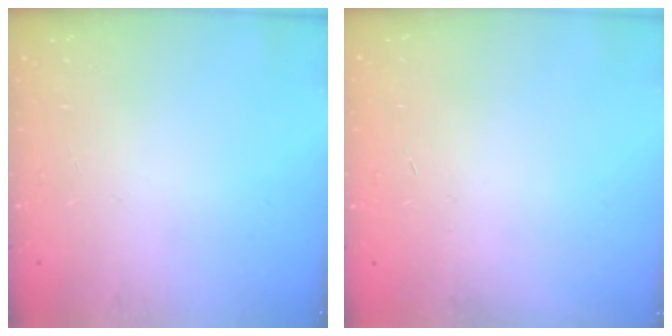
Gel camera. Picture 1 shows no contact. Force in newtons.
{"total": 0.6, "press": 0.5, "slide": 0.2}